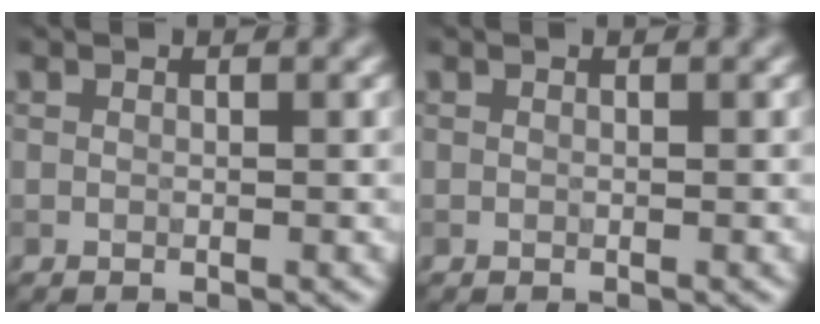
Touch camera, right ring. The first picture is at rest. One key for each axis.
{"total": 0.0}